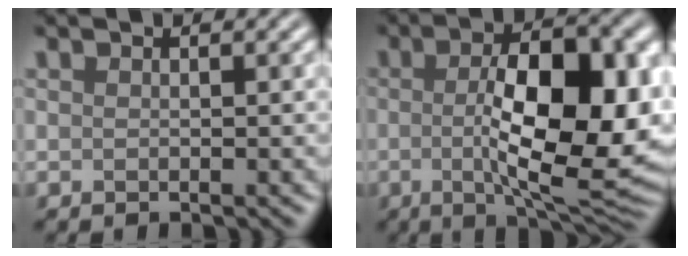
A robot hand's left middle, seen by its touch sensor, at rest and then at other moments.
{"total": 12.6, "force": [-0.1, 4.6, 11.7], "torque": [-0.171, -0.003, -0.002]}